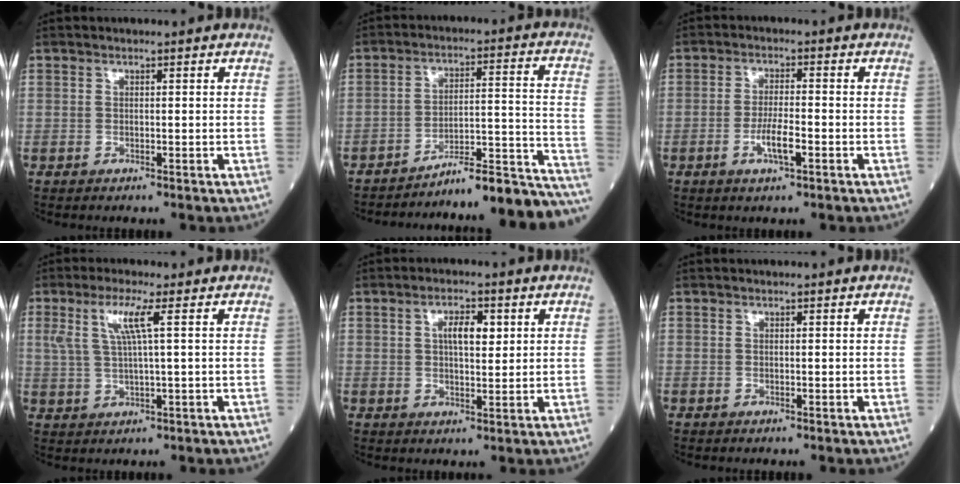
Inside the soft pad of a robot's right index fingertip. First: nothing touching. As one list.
[{"total": 17.6, "force": [-17.0, -0.6, 4.5], "torque": [-0.021, 0.040, -0.235]}, {"total": 4.5, "force": [-1.8, 0.7, 4.1], "torque": [-0.077, -0.002, -0.031]}, {"total": 5.3, "force": [1.9, -0.2, 5.0], "torque": [-0.107, 0.009, 0.042]}, {"total": 4.5, "force": [1.4, 1.7, 4.0], "torque": [-0.067, 0.006, 0.021]}, {"total": 0.0}]